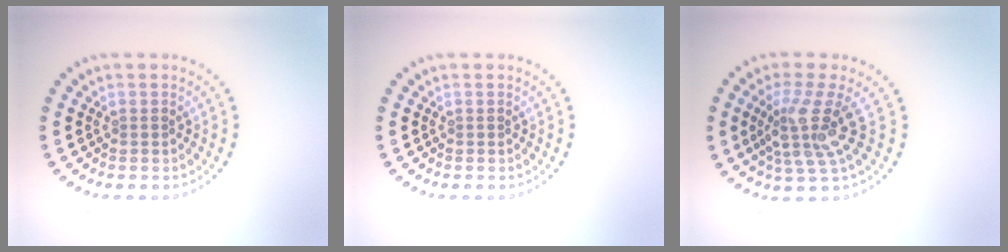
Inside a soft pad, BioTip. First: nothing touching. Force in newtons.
{"total": 0.0}
{"total": 4.3, "press": 3.1, "slide": 3.0}